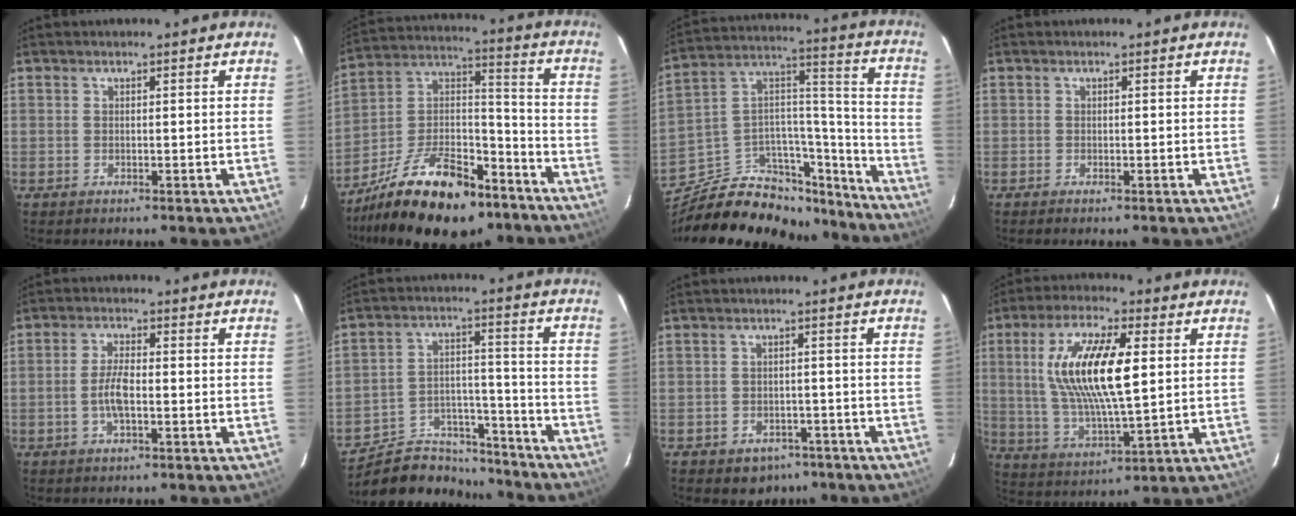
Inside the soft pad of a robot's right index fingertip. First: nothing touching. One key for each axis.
{"total": 24.4, "fx": -16.2, "fy": 10.9, "fz": 14.6, "tx": -0.278, "ty": 0.015, "tz": -0.258}
{"total": 25.8, "fx": -19.9, "fy": 12.4, "fz": 10.7, "tx": -0.189, "ty": 0.086, "tz": -0.286}
{"total": 0.6, "fx": -0.6, "fy": 0.1, "fz": 0.3, "tx": -0.007, "ty": -0.002, "tz": -0.010}
{"total": 4.8, "fx": -1.2, "fy": 1.7, "fz": 4.4, "tx": -0.092, "ty": 0.001, "tz": -0.023}
{"total": 14.9, "fx": -13.4, "fy": 6.3, "fz": 2.1, "tx": -0.051, "ty": 0.048, "tz": -0.204}
{"total": 6.2, "fx": -4.0, "fy": 4.5, "fz": 1.5, "tx": -0.040, "ty": 0.014, "tz": -0.041}
{"total": 16.9, "fx": 3.3, "fy": 5.3, "fz": 15.7, "tx": -0.302, "ty": 0.006, "tz": 0.067}